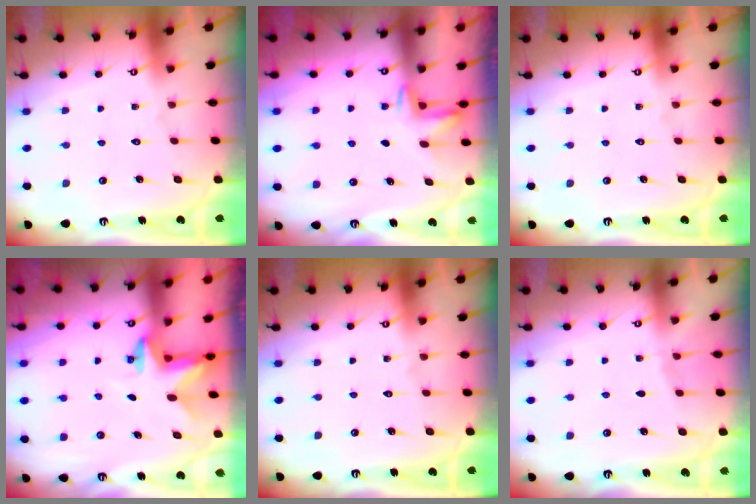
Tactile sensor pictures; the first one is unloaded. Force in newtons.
{"total": 2.3, "press": 2.2, "slide": 0.4}
{"total": 0.0}
{"total": 2.4, "press": 2.3, "slide": 0.4}
{"total": 0.0}
{"total": 3.5, "press": 2.8, "slide": 2.2}